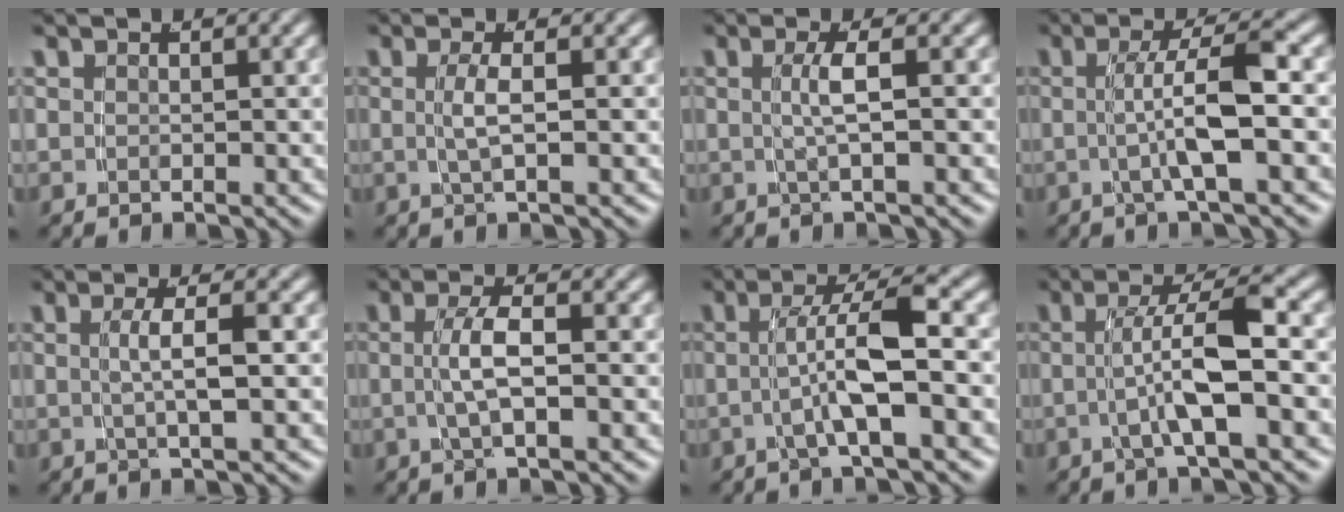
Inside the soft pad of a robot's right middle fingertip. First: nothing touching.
{"total": 2.0, "force": [0.0, -0.5, 2.0], "torque": [-0.039, -0.001, 0.004]}
{"total": 2.2, "force": [-0.1, -0.4, 2.2], "torque": [-0.041, 0.002, 0.002]}
{"total": 4.4, "force": [-0.8, 0.0, 4.3], "torque": [-0.067, 0.005, -0.013]}
{"total": 2.6, "force": [-0.1, -0.4, 2.6], "torque": [-0.045, 0.002, 0.002]}
{"total": 2.9, "force": [-0.2, 0.0, 2.9], "torque": [-0.058, 0.003, -0.001]}
{"total": 4.2, "force": [-0.3, 0.2, 4.2], "torque": [-0.075, 0.007, -0.005]}
{"total": 4.3, "force": [-0.4, 0.2, 4.3], "torque": [-0.080, 0.005, -0.007]}